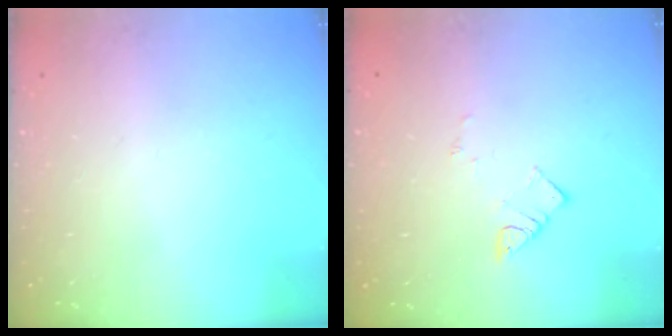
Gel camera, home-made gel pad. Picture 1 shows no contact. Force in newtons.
{"total": 3.4, "press": 3.4, "slide": 0.3}